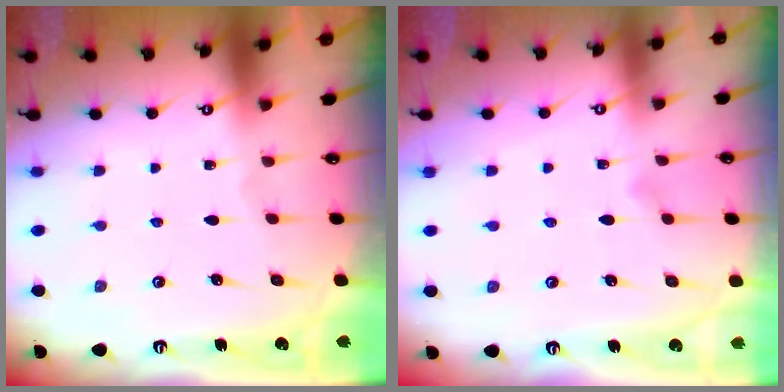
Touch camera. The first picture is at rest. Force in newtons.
{"total": 6.2, "press": 6.2, "slide": 0.3}